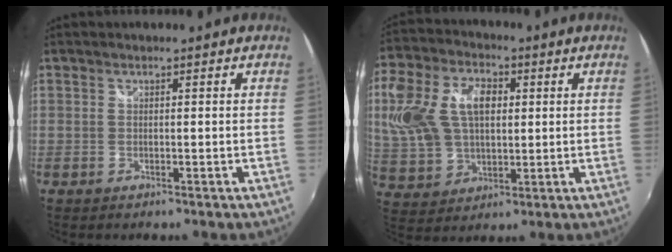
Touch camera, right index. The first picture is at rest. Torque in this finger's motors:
{"motor_torque": [1.60, 0.54, 0.50, 0.14]}